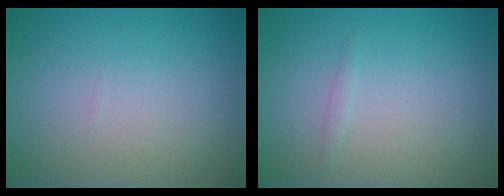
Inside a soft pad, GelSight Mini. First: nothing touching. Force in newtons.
{"total": 0.6, "press": 0.6, "slide": 0.0}